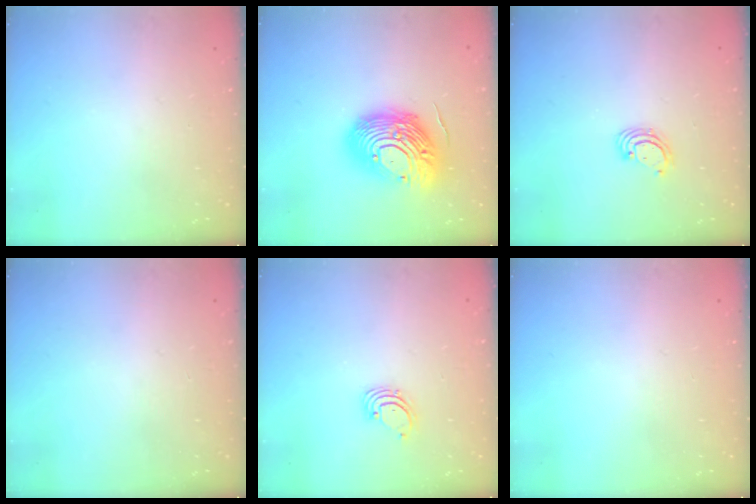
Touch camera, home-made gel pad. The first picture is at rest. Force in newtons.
{"total": 19.5, "press": 19.3, "slide": 3.1}
{"total": 3.4, "press": 3.4, "slide": 0.3}
{"total": 0.0}
{"total": 1.5, "press": 1.5, "slide": 0.1}
{"total": 0.0}